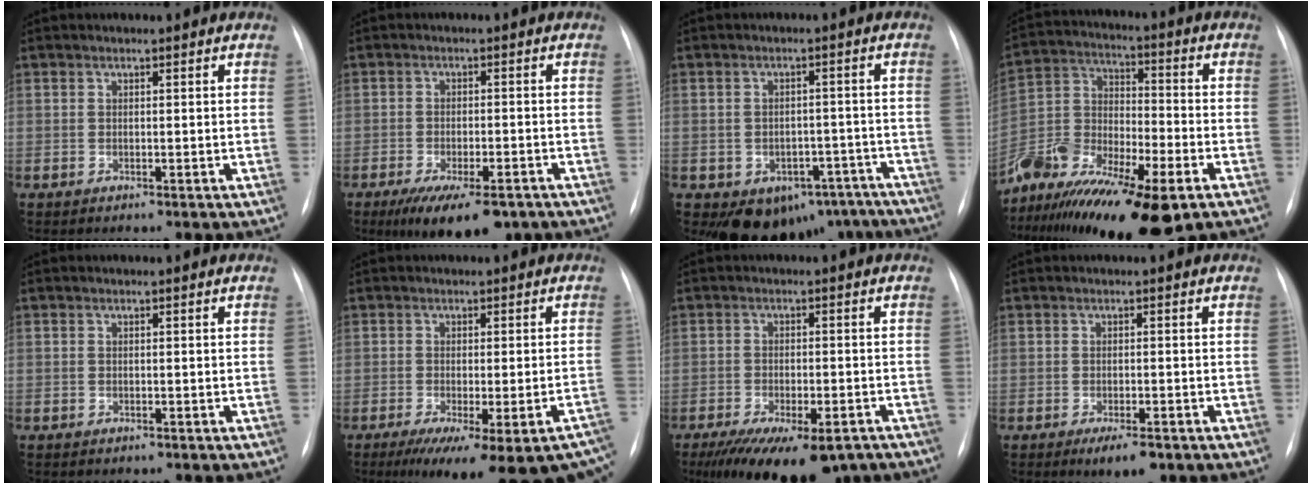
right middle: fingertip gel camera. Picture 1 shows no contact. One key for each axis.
{"total": 10.6, "fx": -7.4, "fy": 3.6, "fz": 6.7, "tx": -0.100, "ty": -0.011, "tz": -0.110}
{"total": 12.1, "fx": -8.5, "fy": 7.8, "fz": 3.9, "tx": -0.037, "ty": 0.029, "tz": -0.098}
{"total": 20.2, "fx": -14.2, "fy": 5.2, "fz": 13.4, "tx": -0.280, "ty": -0.014, "tz": -0.258}
{"total": 0.6, "fx": -0.4, "fy": 0.3, "fz": 0.1, "tx": -0.008, "ty": 0.000, "tz": -0.007}
{"total": 21.0, "fx": -16.4, "fy": 3.6, "fz": 12.6, "tx": -0.115, "ty": -0.026, "tz": -0.199}
{"total": 16.1, "fx": -11.6, "fy": 5.9, "fz": 9.4, "tx": -0.149, "ty": -0.020, "tz": -0.163}
{"total": 4.0, "fx": -2.5, "fy": 1.2, "fz": 2.9, "tx": -0.046, "ty": -0.005, "tz": -0.033}